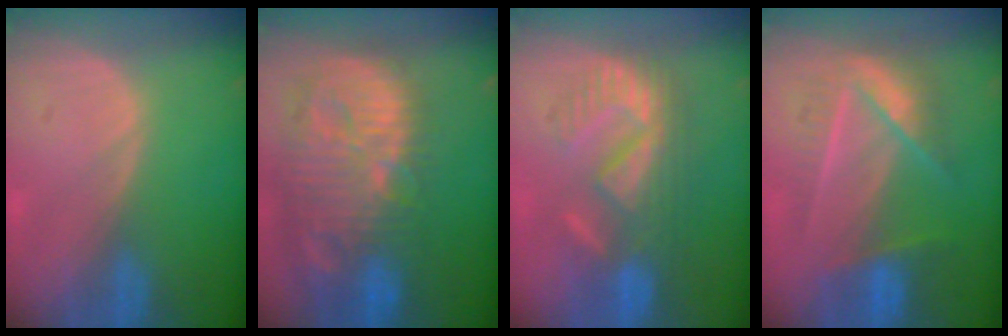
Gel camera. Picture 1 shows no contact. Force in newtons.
{"total": 14.4, "press": 12.5, "slide": 7.0}
{"total": 8.8, "press": 8.7, "slide": 1.7}
{"total": 7.3, "press": 7.3, "slide": 0.2}